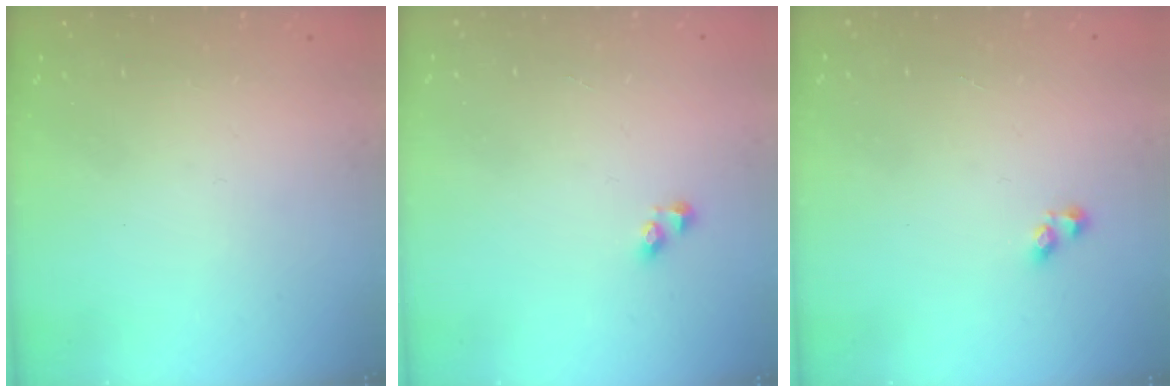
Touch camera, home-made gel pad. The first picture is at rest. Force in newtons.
{"total": 2.5, "press": 2.5, "slide": 0.2}
{"total": 2.9, "press": 2.6, "slide": 1.3}